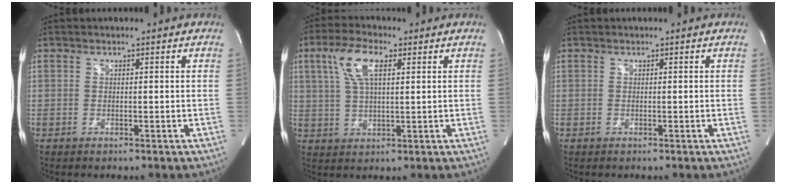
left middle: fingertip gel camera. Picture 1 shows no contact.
{"total": 7.7, "force": [3.0, 2.4, 6.6], "torque": [-0.144, 0.016, 0.061]}
{"total": 0.0}